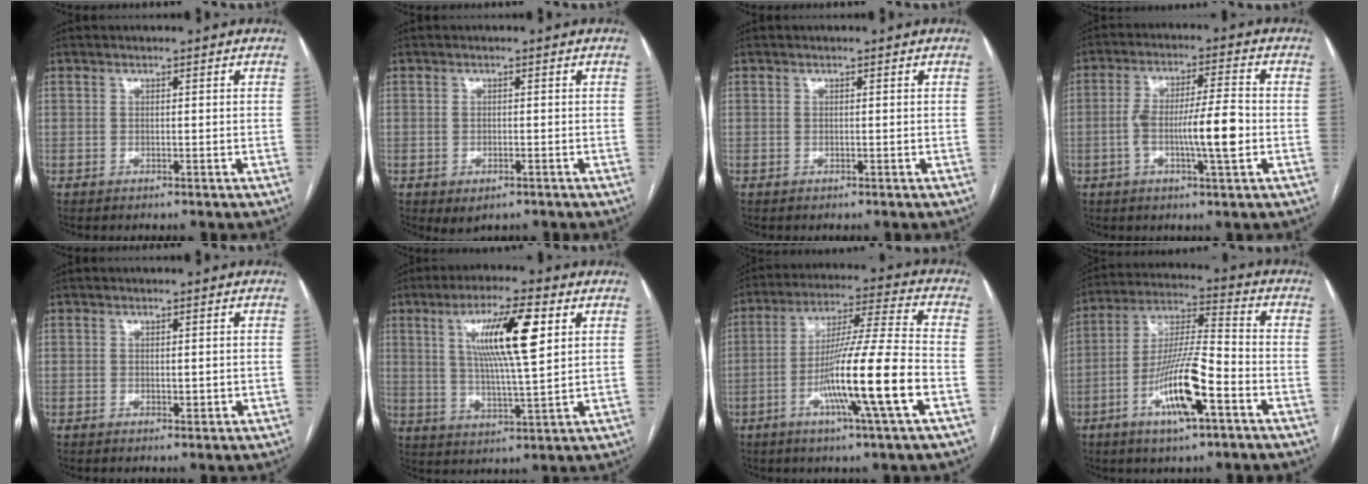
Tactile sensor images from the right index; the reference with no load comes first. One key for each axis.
{"total": 2.3, "fx": -1.2, "fy": 1.2, "fz": 1.6, "tx": -0.022, "ty": -0.002, "tz": -0.006}
{"total": 0.0}
{"total": 9.4, "fx": -2.0, "fy": 0.8, "fz": 9.2, "tx": -0.161, "ty": 0.008, "tz": -0.037}
{"total": 1.2, "fx": -0.1, "fy": 0.7, "fz": 1.0, "tx": -0.012, "ty": -0.003, "tz": 0.001}
{"total": 12.4, "fx": 4.2, "fy": 1.2, "fz": 11.6, "tx": -0.207, "ty": 0.007, "tz": 0.074}
{"total": 15.6, "fx": -5.0, "fy": -1.2, "fz": 14.7, "tx": -0.265, "ty": -0.010, "tz": -0.094}
{"total": 13.7, "fx": -5.6, "fy": 2.0, "fz": 12.3, "tx": -0.236, "ty": -0.004, "tz": -0.101}